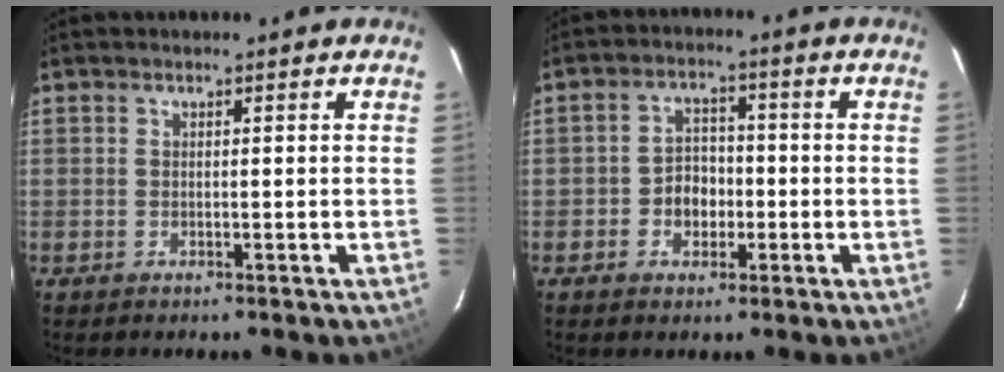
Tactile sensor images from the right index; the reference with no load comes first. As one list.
[{"total": 5.2, "force": [-1.7, 4.2, 2.5], "torque": [-0.048, 0.016, -0.022]}]